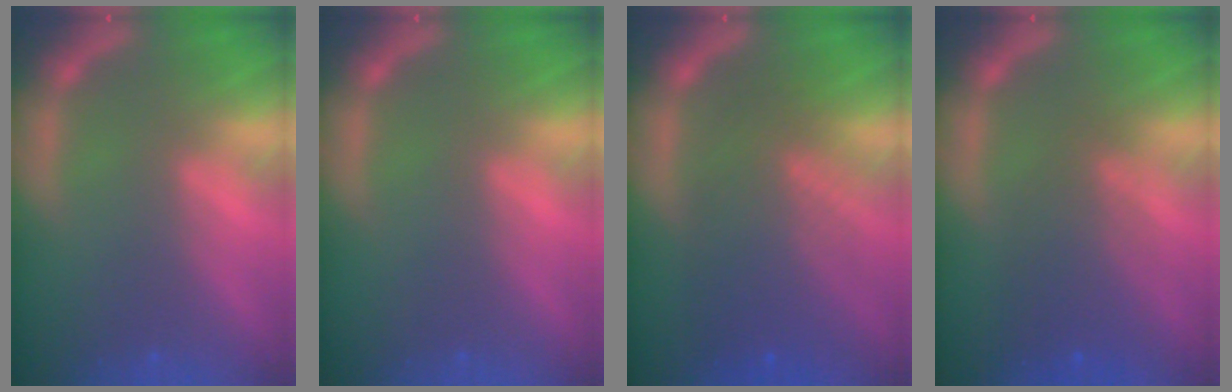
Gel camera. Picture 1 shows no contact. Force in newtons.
{"total": 0.0}
{"total": 7.6}
{"total": 4.6}